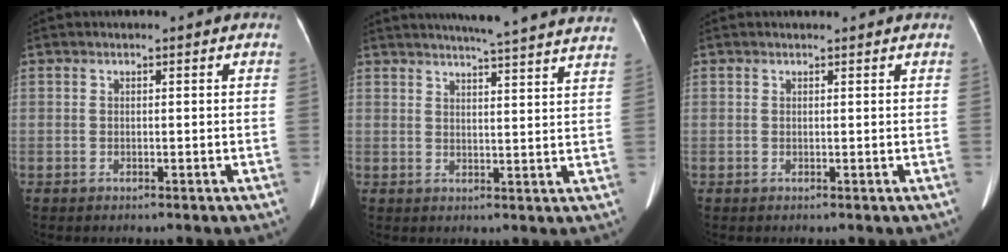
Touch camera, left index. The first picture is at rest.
{"total": 21.3, "force": [19.8, 0.1, 8.0], "torque": [-0.115, -0.027, 0.233]}
{"total": 1.9, "force": [1.8, 0.1, 0.4], "torque": [-0.010, 0.010, 0.022]}